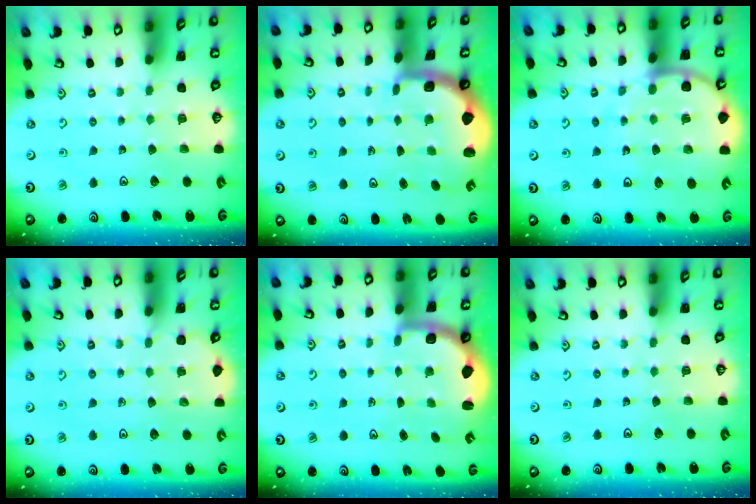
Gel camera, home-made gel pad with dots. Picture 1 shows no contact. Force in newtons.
{"total": 2.4, "press": 2.1, "slide": 1.2}
{"total": 8.9, "press": 8.8, "slide": 1.1}
{"total": 1.4, "press": 1.4, "slide": 0.1}
{"total": 2.3, "press": 2.0, "slide": 1.2}
{"total": 0.0}